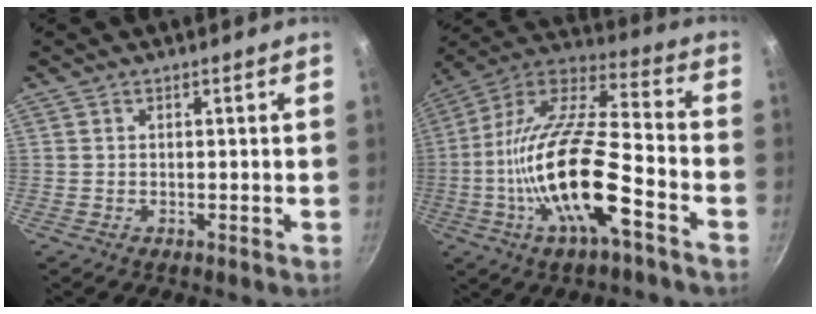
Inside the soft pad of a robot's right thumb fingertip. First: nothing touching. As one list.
[{"total": 22.1, "force": [-7.4, 7.1, 19.6], "torque": [-0.362, 0.038, -0.152]}]